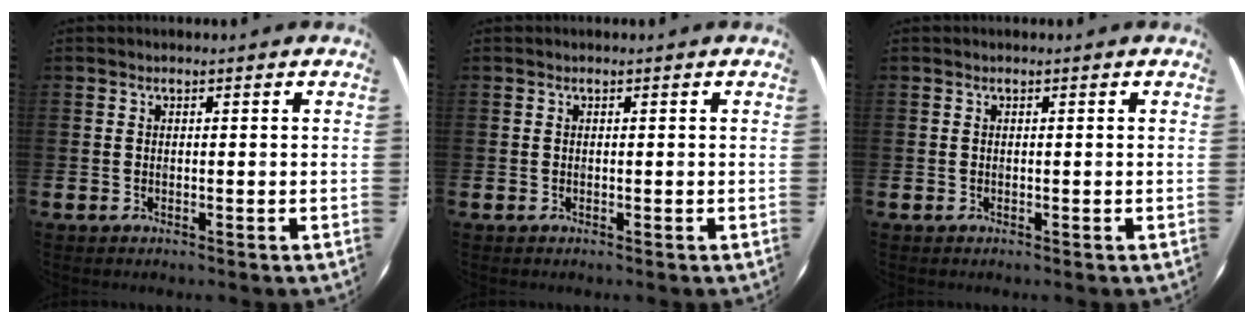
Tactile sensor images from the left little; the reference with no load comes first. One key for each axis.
{"total": 0.0}
{"total": 0.0}